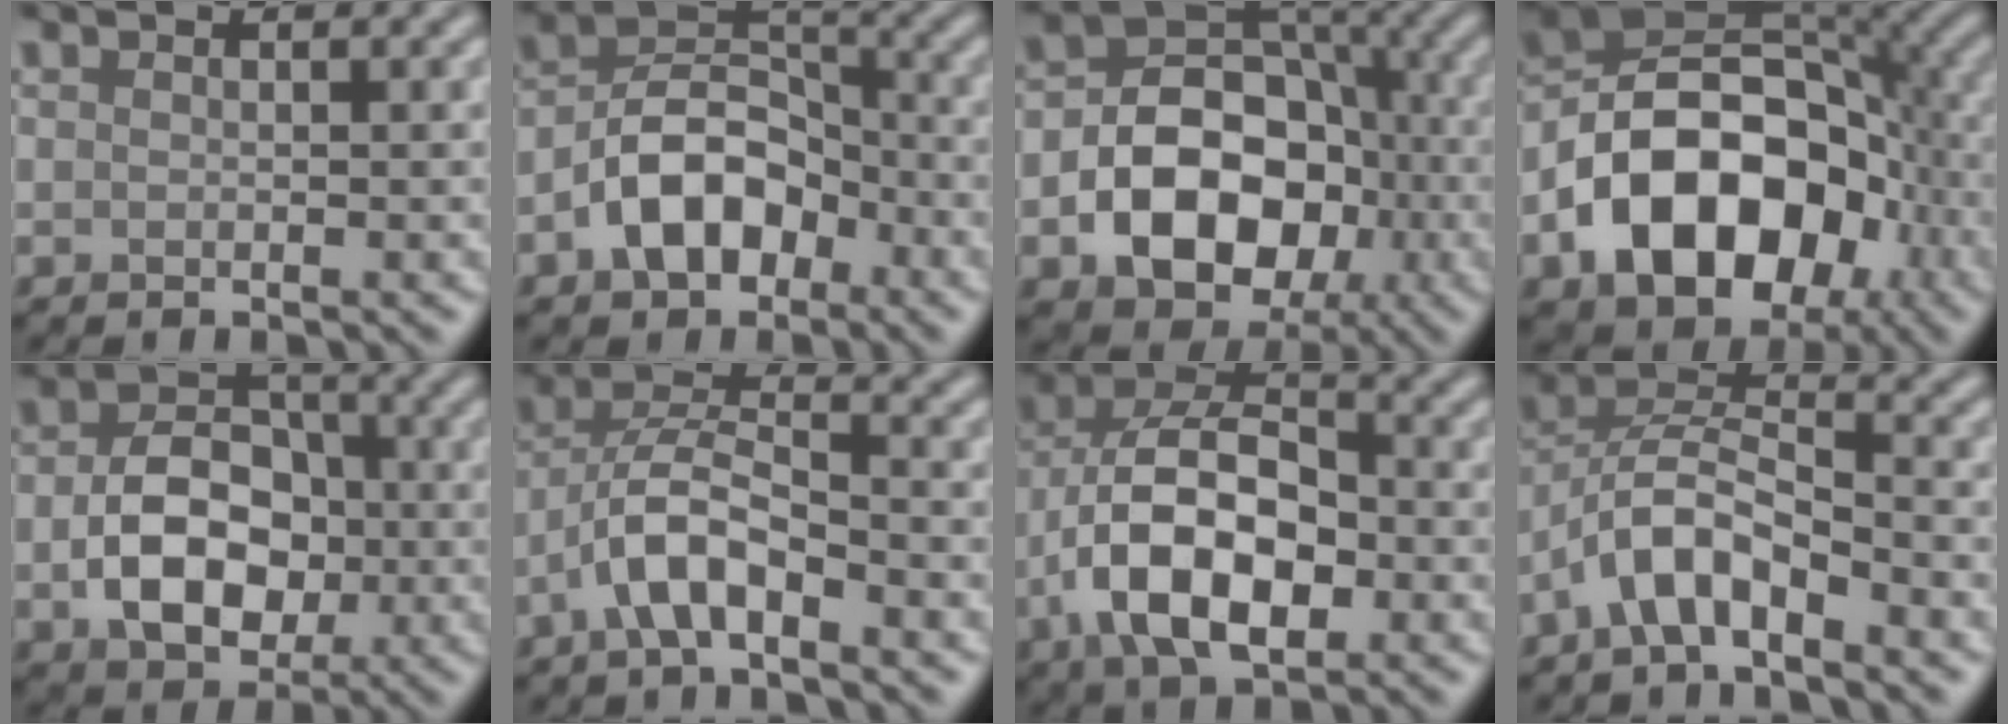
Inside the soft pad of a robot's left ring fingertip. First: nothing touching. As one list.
[{"total": 6.3, "force": [-2.8, 4.1, 3.9], "torque": [-0.059, 0.010, -0.059]}, {"total": 9.9, "force": [-2.5, 7.3, 6.2], "torque": [-0.088, 0.000, -0.045]}, {"total": 12.6, "force": [-4.5, 8.5, 8.2], "torque": [-0.132, 0.003, -0.085]}, {"total": 7.4, "force": [-1.2, 5.4, 5.0], "torque": [-0.088, -0.002, -0.016]}, {"total": 4.9, "force": [-2.6, 1.7, 3.8], "torque": [-0.070, 0.018, -0.054]}, {"total": 10.4, "force": [-3.0, 5.8, 8.1], "torque": [-0.151, 0.007, -0.063]}, {"total": 5.1, "force": [-3.0, 1.8, 3.6], "torque": [-0.067, 0.017, -0.065]}]